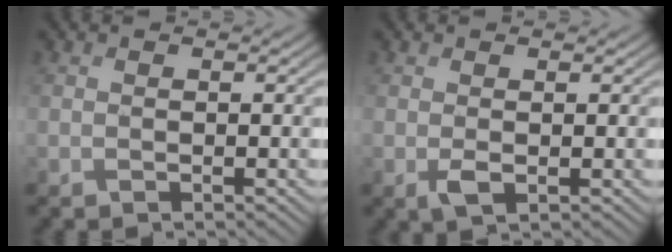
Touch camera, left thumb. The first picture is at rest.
{"total": 1.4, "force": [-0.1, 0.6, 1.3], "torque": [-0.031, -0.004, -0.001]}